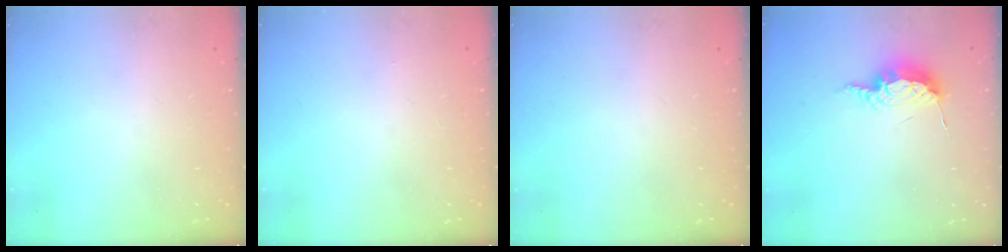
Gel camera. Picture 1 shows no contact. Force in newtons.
{"total": 3.3, "press": 2.4, "slide": 2.2}
{"total": 0.0}
{"total": 8.5, "press": 8.4, "slide": 0.7}